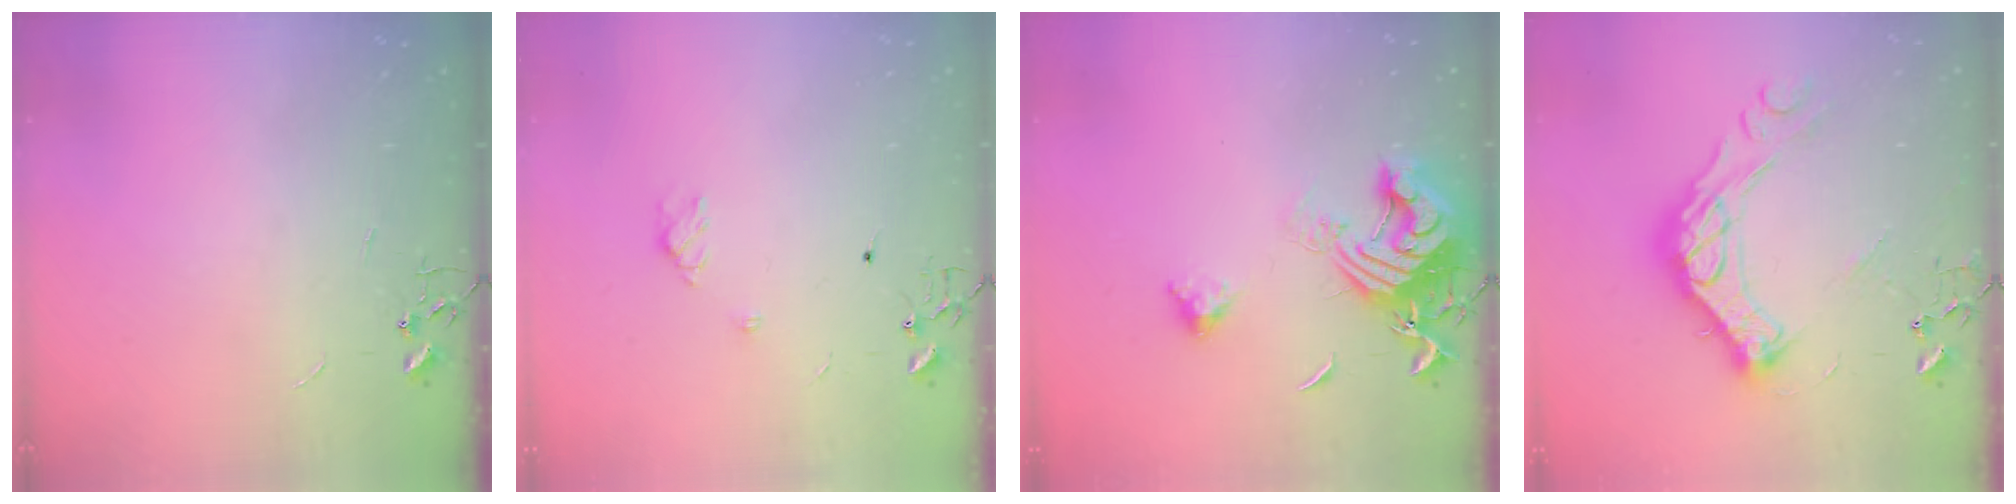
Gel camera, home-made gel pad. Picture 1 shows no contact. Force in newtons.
{"total": 5.8, "press": 5.7, "slide": 0.8}
{"total": 15.3, "press": 15.2, "slide": 1.7}
{"total": 19.8, "press": 19.7, "slide": 1.5}